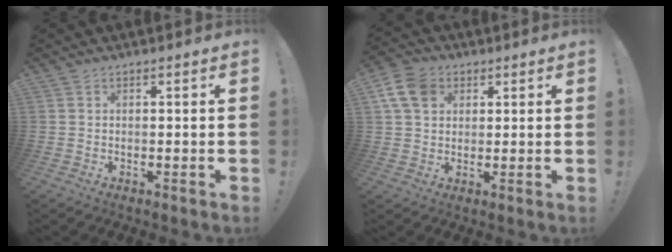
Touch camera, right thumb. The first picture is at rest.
{"total": 10.2, "force": [3.9, 7.7, 5.4], "torque": [-0.097, -0.003, 0.079]}